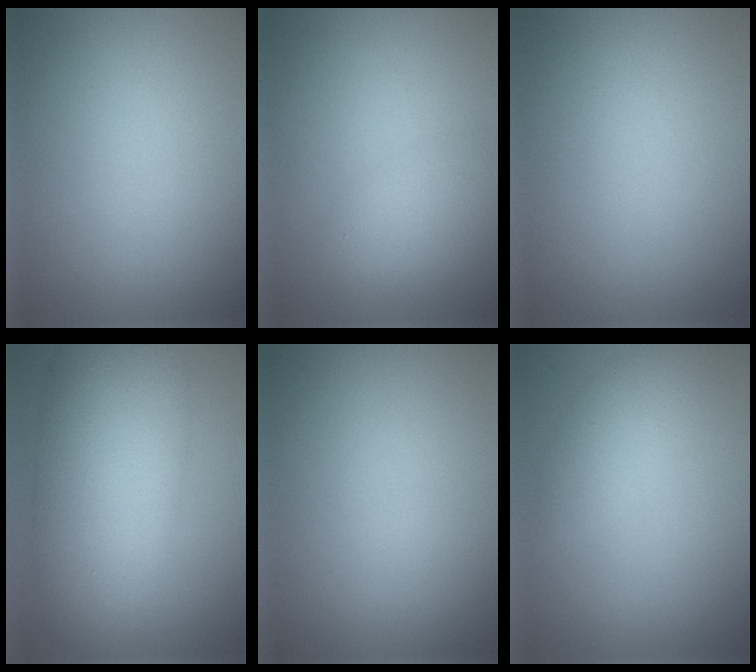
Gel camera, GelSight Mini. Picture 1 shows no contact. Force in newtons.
{"total": 3.0, "press": 3.0, "slide": 0.1}
{"total": 0.0}
{"total": 10.4, "press": 10.4, "slide": 0.2}
{"total": 0.0}
{"total": 2.5, "press": 2.5, "slide": 0.1}